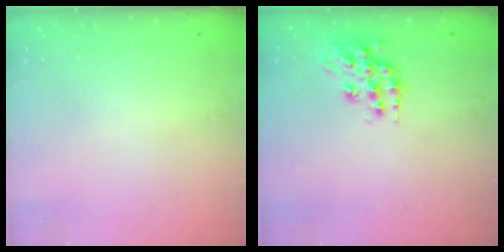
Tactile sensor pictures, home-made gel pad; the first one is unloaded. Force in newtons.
{"total": 15.0, "press": 15.0, "slide": 1.2}